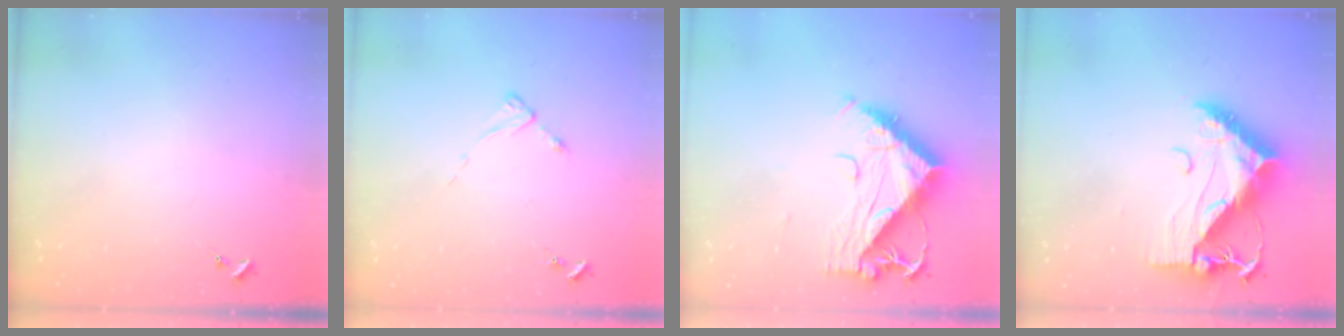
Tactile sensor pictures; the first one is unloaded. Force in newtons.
{"total": 2.4, "press": 2.4, "slide": 0.3}
{"total": 12.0, "press": 11.9, "slide": 1.4}
{"total": 19.1, "press": 19.0, "slide": 1.6}